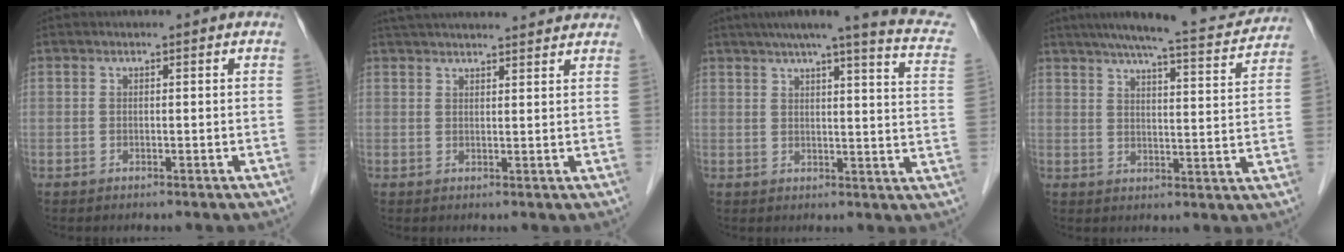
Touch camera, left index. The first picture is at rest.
{"total": 15.3, "force": [14.2, 1.7, 5.4], "torque": [-0.086, 0.045, 0.195]}
{"total": 16.9, "force": [13.1, 0.9, 10.7], "torque": [-0.147, -0.006, 0.141]}
{"total": 16.5, "force": [14.9, 1.4, 7.0], "torque": [-0.102, -0.001, 0.193]}